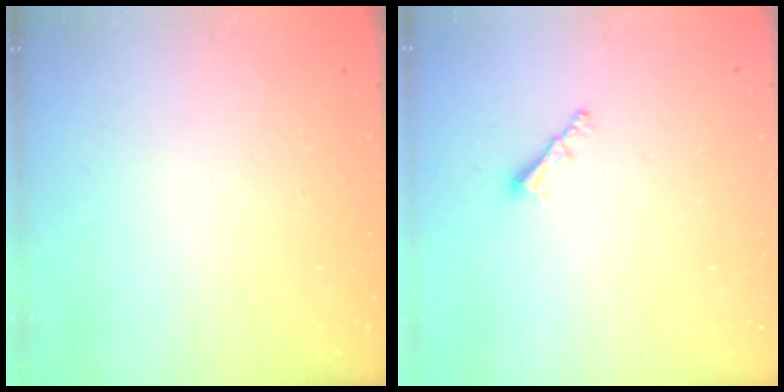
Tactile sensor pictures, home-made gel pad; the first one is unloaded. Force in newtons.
{"total": 1.9, "press": 1.9, "slide": 0.5}